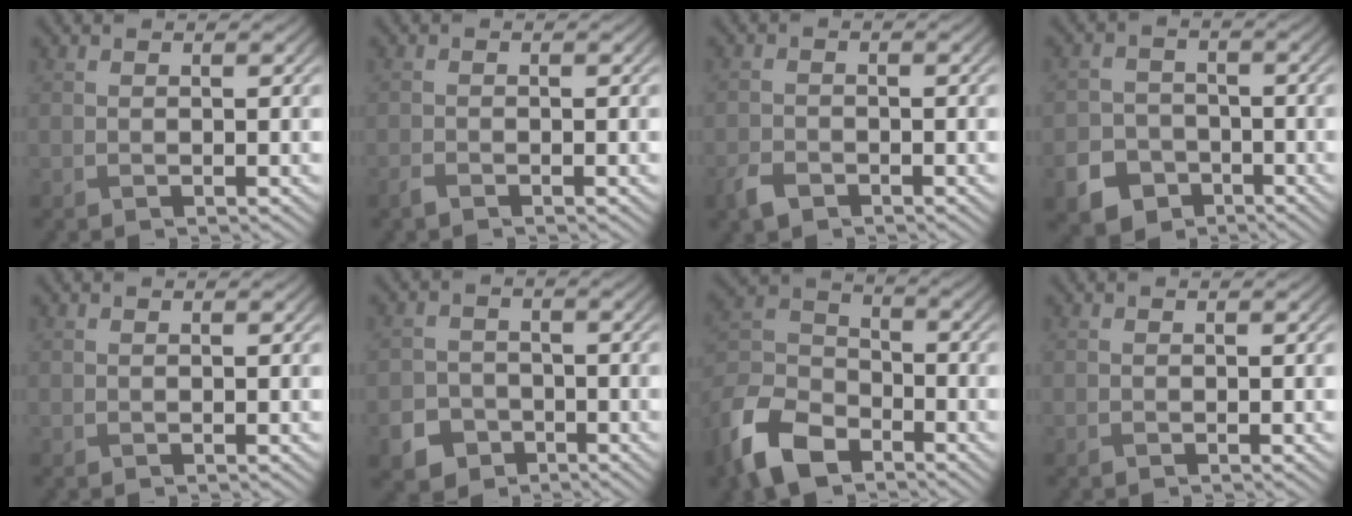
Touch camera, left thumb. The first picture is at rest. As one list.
[{"total": 0.9, "force": [-0.7, 0.2, 0.4], "torque": [-0.012, 0.001, -0.019]}, {"total": 2.4, "force": [-1.7, 1.3, 1.1], "torque": [-0.028, -0.002, -0.043]}, {"total": 6.8, "force": [-4.1, 4.9, 2.3], "torque": [-0.047, -0.017, -0.072]}, {"total": 0.0}, {"total": 5.2, "force": [-3.1, 3.9, 1.6], "torque": [-0.027, -0.009, -0.059]}, {"total": 12.3, "force": [-8.3, 6.6, 6.2], "torque": [-0.155, -0.019, -0.181]}, {"total": 0.0}]